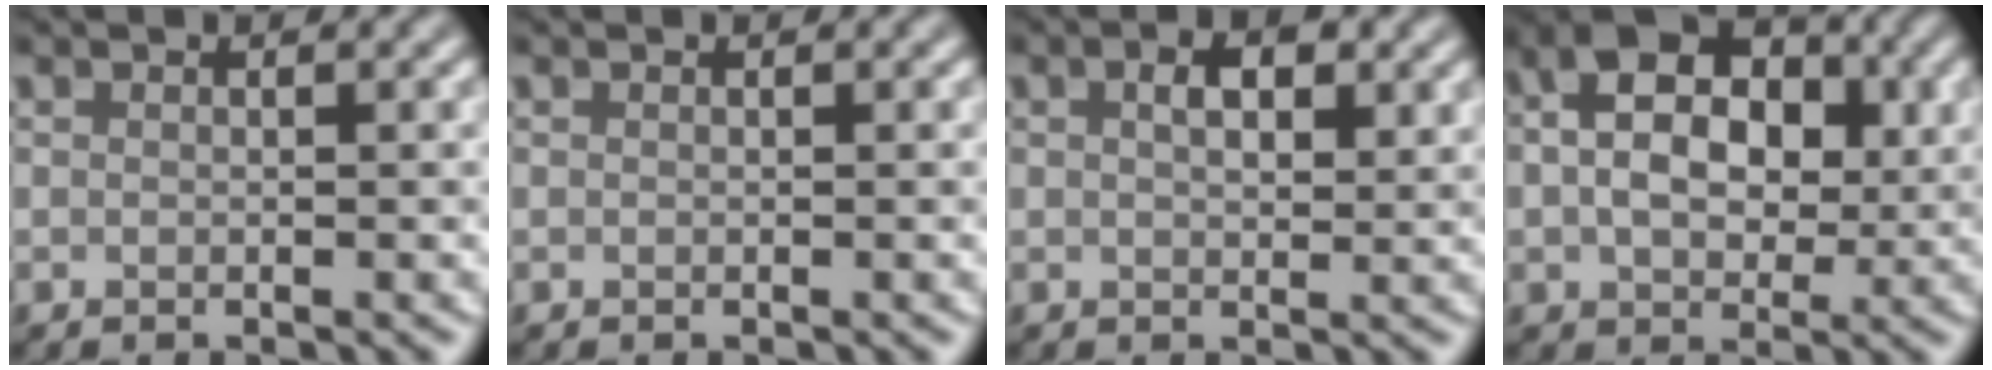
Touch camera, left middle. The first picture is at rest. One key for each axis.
{"total": 0.0}
{"total": 2.7, "fx": 0.9, "fy": 1.5, "fz": 2.1, "tx": -0.036, "ty": 0.002, "tz": 0.016}
{"total": 7.6, "fx": 1.0, "fy": 5.1, "fz": 5.6, "tx": -0.093, "ty": 0.017, "tz": 0.008}